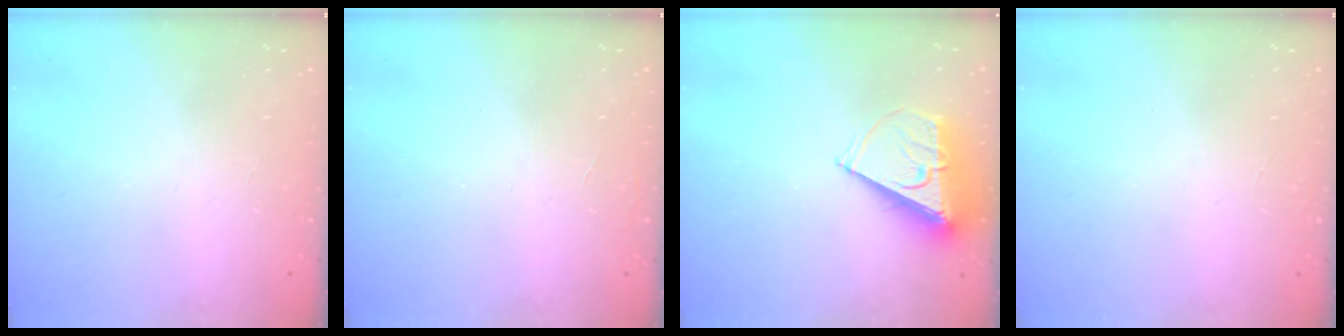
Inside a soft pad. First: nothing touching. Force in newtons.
{"total": 0.0}
{"total": 8.5, "press": 8.5, "slide": 0.5}
{"total": 0.0}